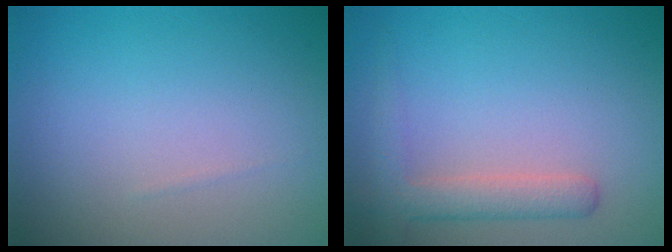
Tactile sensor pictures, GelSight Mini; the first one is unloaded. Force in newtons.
{"total": 2.8, "press": 2.8, "slide": 0.2}